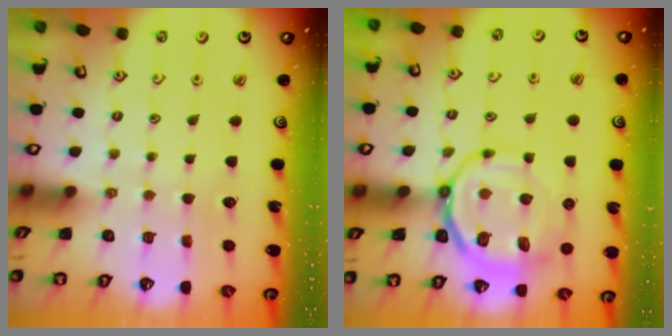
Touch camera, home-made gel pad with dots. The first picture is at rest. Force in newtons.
{"total": 14.0, "press": 13.8, "slide": 2.3}